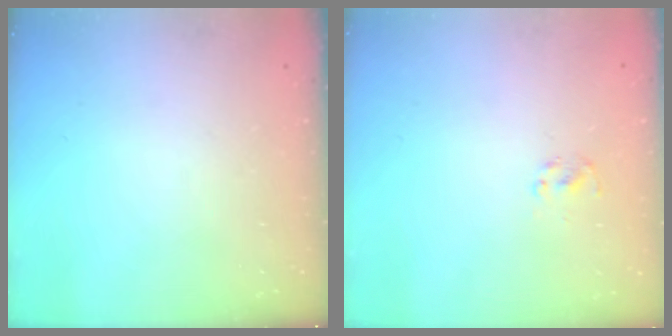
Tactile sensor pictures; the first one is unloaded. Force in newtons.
{"total": 2.1, "press": 1.9, "slide": 0.9}